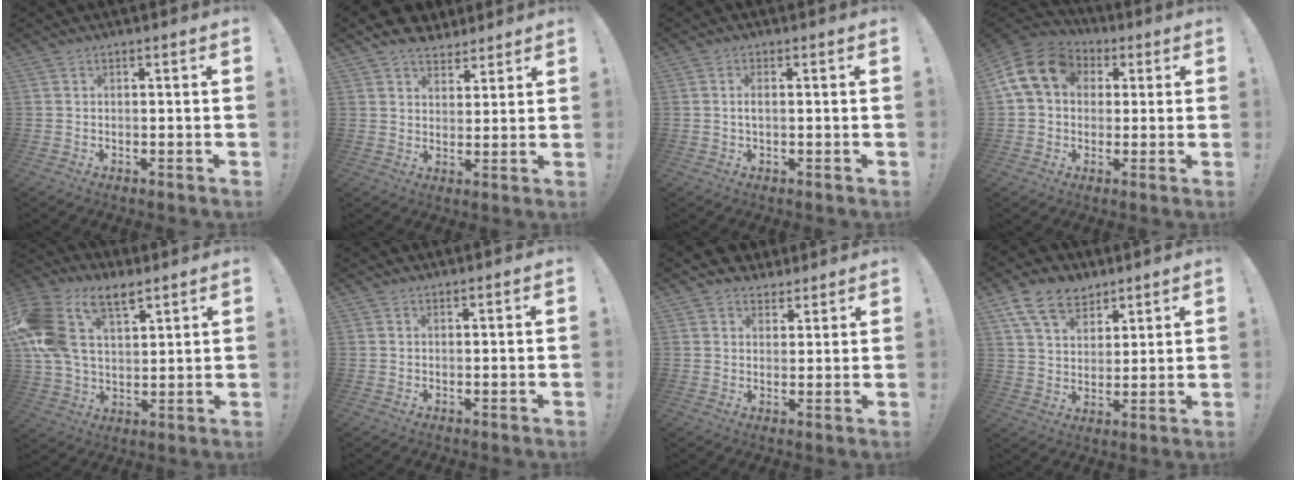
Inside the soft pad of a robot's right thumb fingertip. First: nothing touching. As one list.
[{"total": 7.5, "force": [5.8, 4.3, 2.1], "torque": [-0.034, -0.032, 0.111]}, {"total": 1.9, "force": [-0.1, 0.6, 1.8], "torque": [-0.034, 0.004, -0.002]}, {"total": 15.0, "force": [4.1, 11.5, 8.6], "torque": [-0.134, 0.002, 0.081]}, {"total": 18.5, "force": [9.2, 11.5, 11.1], "torque": [-0.223, -0.041, 0.173]}, {"total": 0.7, "force": [0.7, 0.1, -0.1], "torque": [0.005, -0.003, 0.013]}, {"total": 4.9, "force": [3.6, 3.3, 0.5], "torque": [-0.007, -0.022, 0.069]}, {"total": 12.7, "force": [8.3, 8.0, 5.3], "torque": [-0.096, -0.041, 0.161]}]